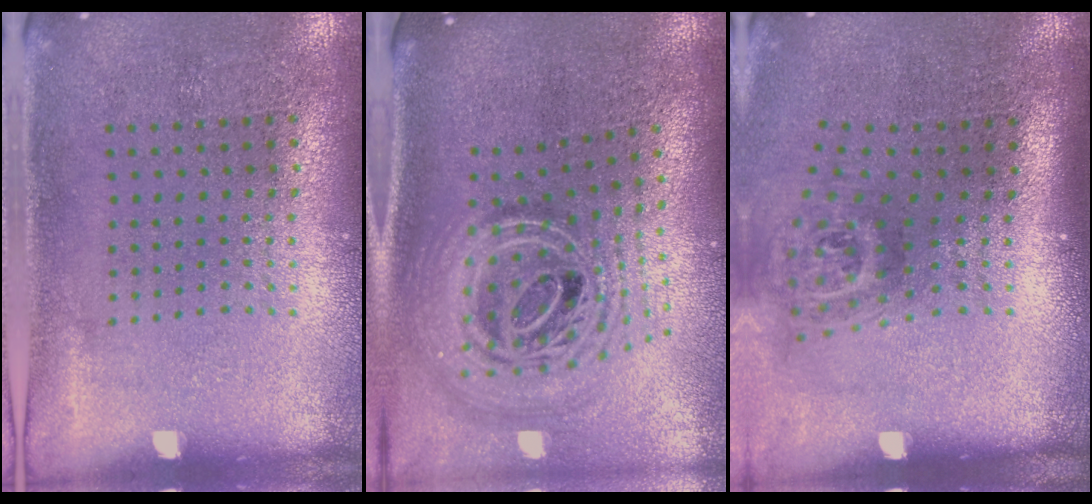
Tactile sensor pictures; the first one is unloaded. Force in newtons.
{"total": 2.9, "press": 2.0, "slide": 2.1}
{"total": 1.8, "press": 1.2, "slide": 1.4}